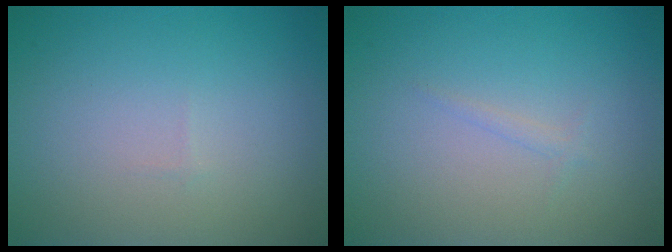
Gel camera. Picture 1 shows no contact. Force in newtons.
{"total": 0.6, "press": 0.6, "slide": 0.0}